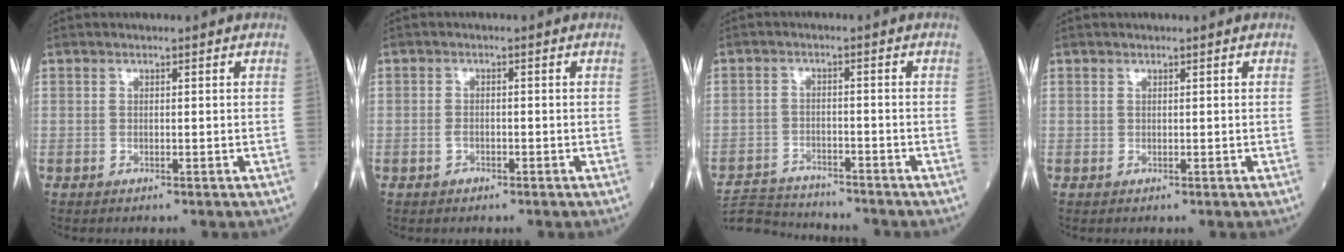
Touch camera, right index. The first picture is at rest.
{"total": 1.4, "force": [-0.9, 0.9, 0.7], "torque": [-0.012, 0.003, -0.013]}
{"total": 8.5, "force": [-8.4, 0.4, 1.0], "torque": [-0.022, -0.001, -0.145]}
{"total": 0.5, "force": [0.1, -0.5, 0.0], "torque": [-0.003, -0.002, 0.001]}